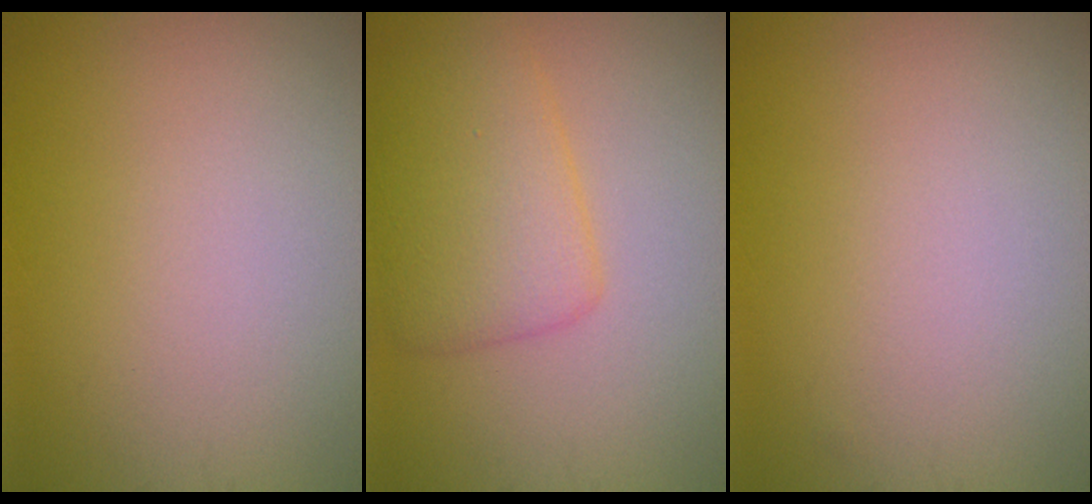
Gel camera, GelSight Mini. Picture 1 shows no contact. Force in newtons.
{"total": 4.2, "press": 4.2, "slide": 0.2}
{"total": 0.0}